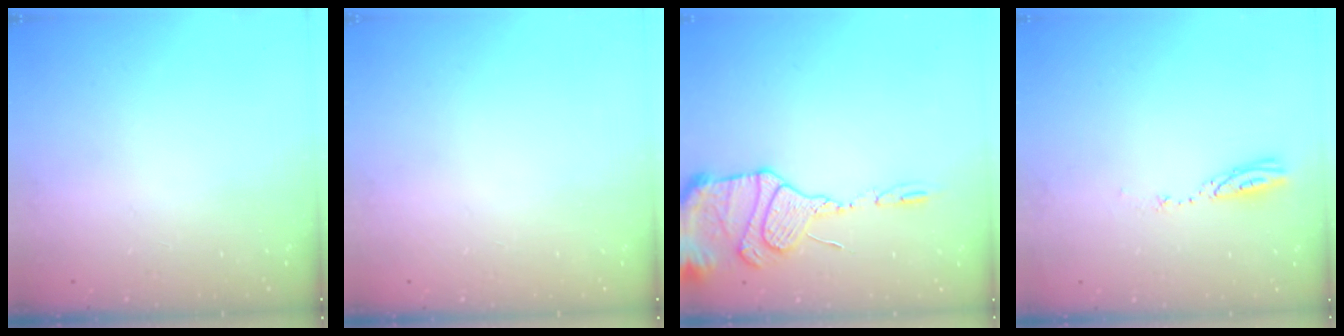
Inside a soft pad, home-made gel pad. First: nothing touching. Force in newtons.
{"total": 0.0}
{"total": 14.8, "press": 14.5, "slide": 2.9}
{"total": 3.5, "press": 3.5, "slide": 0.3}